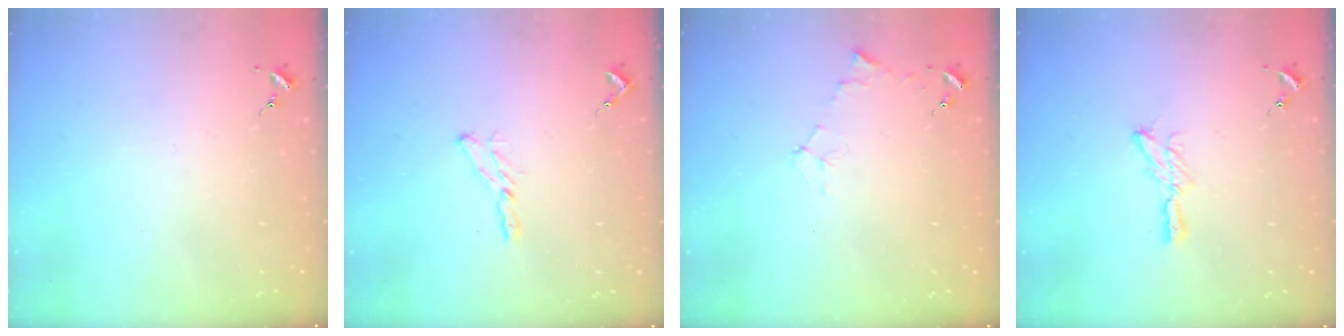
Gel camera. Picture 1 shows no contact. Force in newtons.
{"total": 5.5, "press": 5.5, "slide": 0.5}
{"total": 6.2, "press": 6.1, "slide": 0.7}
{"total": 6.6, "press": 6.6, "slide": 0.2}